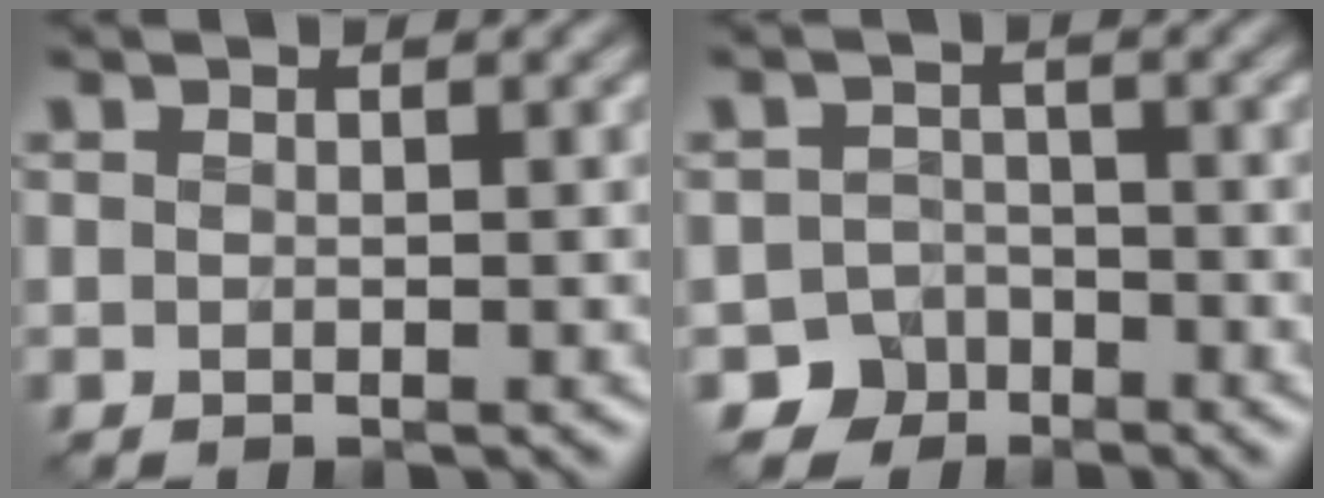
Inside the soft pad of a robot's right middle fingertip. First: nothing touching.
{"total": 3.4, "force": [-2.5, 2.3, -0.1], "torque": [0.020, 0.002, -0.040]}